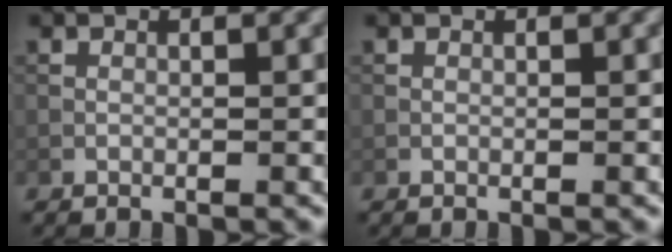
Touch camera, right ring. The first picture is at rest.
{"total": 0.0}